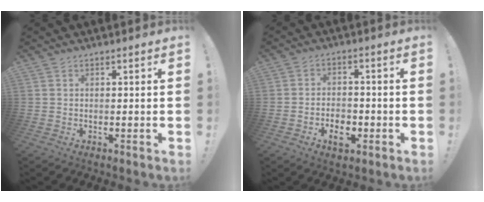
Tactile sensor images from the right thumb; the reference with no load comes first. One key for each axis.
{"total": 7.0, "fx": -3.4, "fy": 4.7, "fz": 4.0, "tx": -0.054, "ty": 0.018, "tz": -0.055}